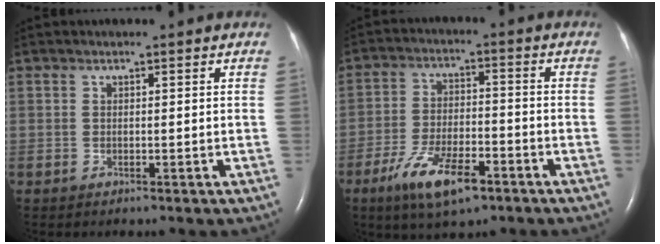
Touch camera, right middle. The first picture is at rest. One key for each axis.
{"total": 9.9, "fx": -5.9, "fy": 3.1, "fz": 7.4, "tx": -0.146, "ty": -0.011, "tz": -0.103}